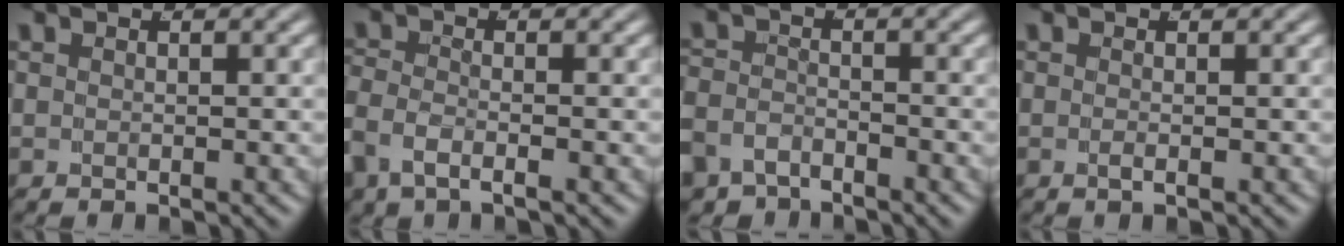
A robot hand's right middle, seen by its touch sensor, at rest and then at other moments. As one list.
[{"total": 3.3, "force": [-1.6, 2.2, 1.9], "torque": [-0.058, -0.018, -0.022]}, {"total": 4.6, "force": [-3.3, 3.0, 1.1], "torque": [-0.042, -0.027, -0.052]}, {"total": 0.5, "force": [-0.4, -0.2, 0.3], "torque": [-0.007, -0.003, -0.003]}]